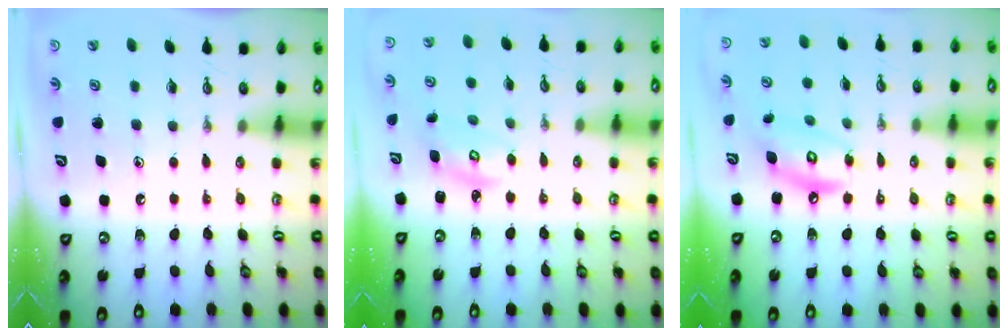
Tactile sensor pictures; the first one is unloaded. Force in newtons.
{"total": 4.4, "press": 4.3, "slide": 0.5}
{"total": 10.2, "press": 10.2, "slide": 0.7}